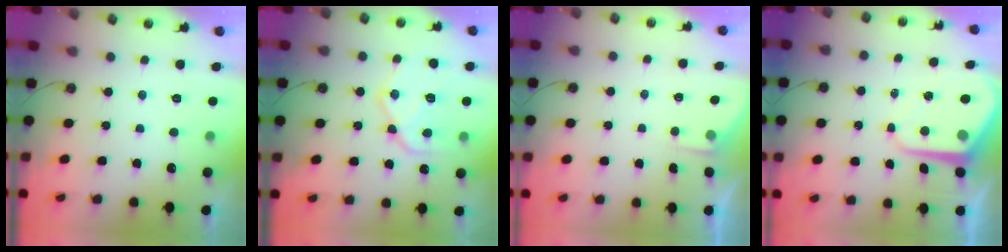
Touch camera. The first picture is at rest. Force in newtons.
{"total": 17.2, "press": 17.2, "slide": 1.4}
{"total": 2.1, "press": 2.0, "slide": 0.3}
{"total": 9.1, "press": 9.1, "slide": 0.9}